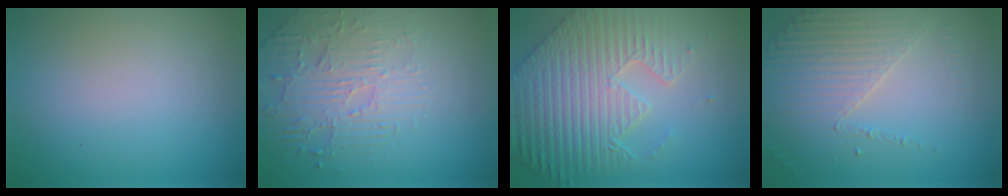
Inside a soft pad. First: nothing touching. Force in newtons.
{"total": 2.8, "press": 2.5, "slide": 1.4}
{"total": 9.3, "press": 6.5, "slide": 6.6}
{"total": 4.2, "press": 3.1, "slide": 2.9}